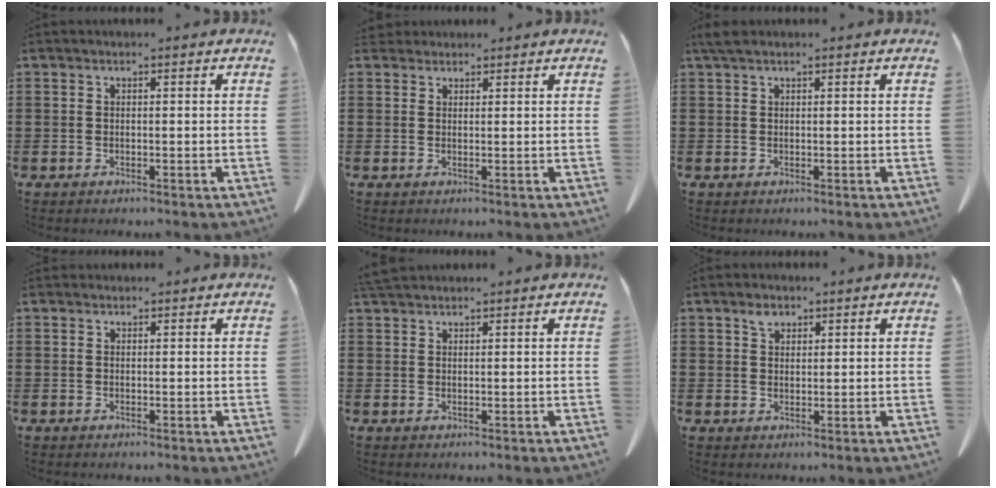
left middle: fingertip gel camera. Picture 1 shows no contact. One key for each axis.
{"total": 1.8, "fx": 1.7, "fy": 0.6, "fz": 0.2, "tx": -0.010, "ty": 0.003, "tz": 0.034}
{"total": 1.4, "fx": 1.0, "fy": 0.5, "fz": 0.9, "tx": -0.022, "ty": 0.001, "tz": 0.019}
{"total": 0.6, "fx": 0.6, "fy": 0.3, "fz": 0.0, "tx": -0.002, "ty": 0.000, "tz": 0.012}
{"total": 2.2, "fx": 2.1, "fy": 0.3, "fz": 0.7, "tx": -0.020, "ty": 0.001, "tz": 0.042}
{"total": 2.2, "fx": 1.6, "fy": 1.3, "fz": 0.8, "tx": -0.012, "ty": -0.003, "tz": 0.030}